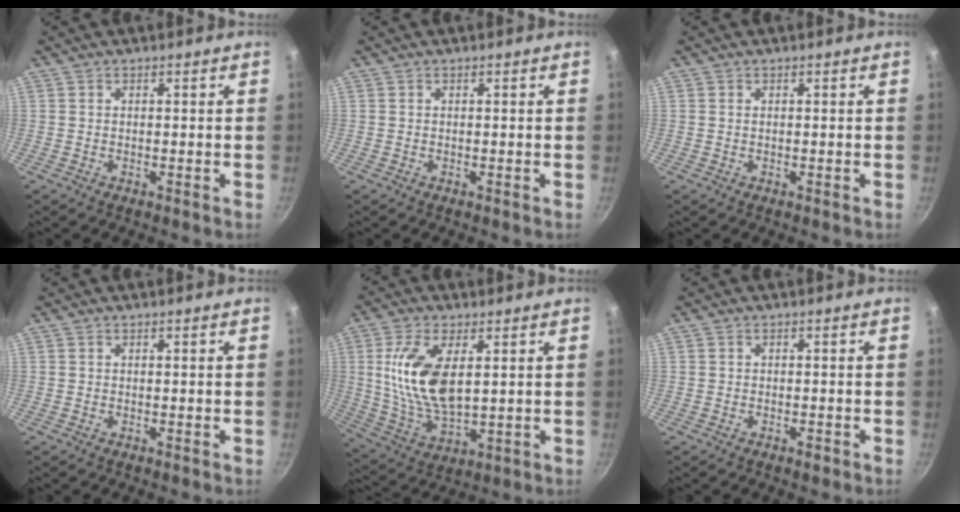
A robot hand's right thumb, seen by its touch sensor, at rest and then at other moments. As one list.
[{"total": 0.0}, {"total": 0.0}, {"total": 0.0}, {"total": 14.2, "force": [3.0, 7.0, 12.0], "torque": [-0.230, -0.016, 0.066]}, {"total": 1.2, "force": [-0.7, 0.6, 0.7], "torque": [-0.012, 0.007, -0.009]}]